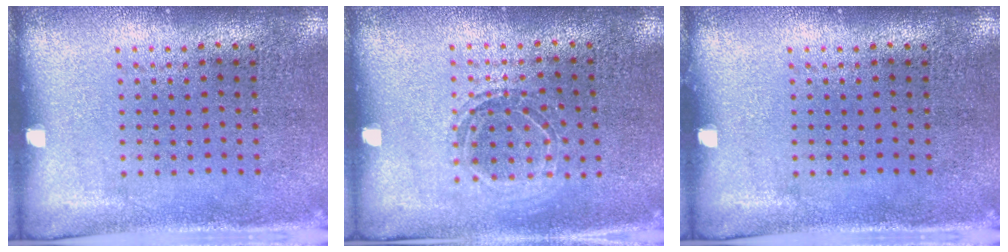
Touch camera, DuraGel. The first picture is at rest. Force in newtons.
{"total": 1.2, "press": 1.1, "slide": 0.4}
{"total": 0.0}